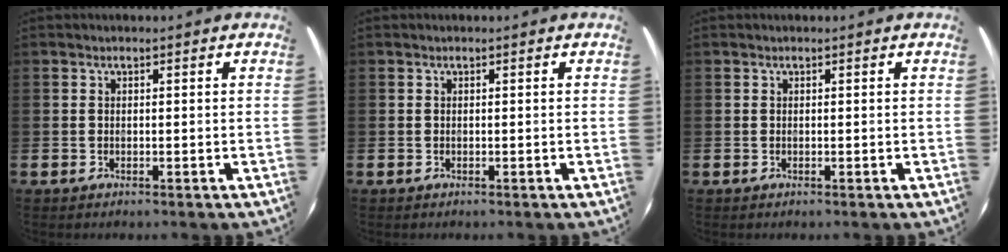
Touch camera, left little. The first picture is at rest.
{"total": 0.0}
{"total": 0.0}